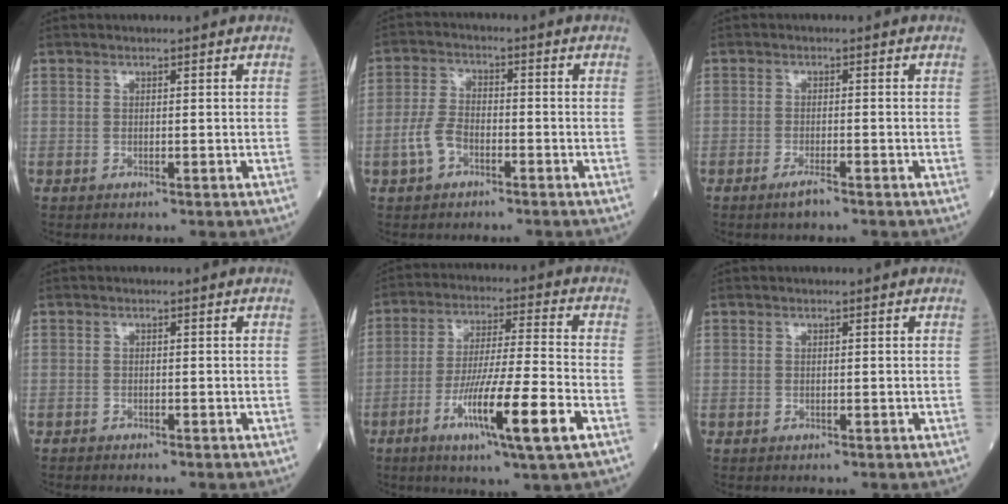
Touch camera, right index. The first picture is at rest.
{"total": 4.9, "force": [-2.4, 2.7, 3.3], "torque": [-0.081, 0.008, -0.049]}
{"total": 2.3, "force": [-1.6, 0.2, 1.6], "torque": [-0.035, -0.003, -0.032]}
{"total": 0.9, "force": [-0.9, 0.0, 0.2], "torque": [-0.003, -0.002, -0.015]}
{"total": 13.4, "force": [-5.7, -0.2, 12.1], "torque": [-0.217, -0.019, -0.100]}
{"total": 0.0}